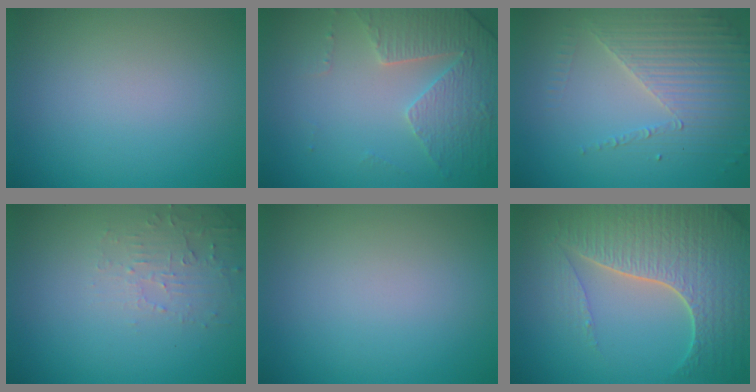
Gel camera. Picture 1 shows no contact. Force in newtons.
{"total": 4.6, "press": 3.6, "slide": 2.9}
{"total": 3.9, "press": 3.6, "slide": 1.6}
{"total": 2.4, "press": 2.3, "slide": 0.6}
{"total": 0.0}
{"total": 7.6, "press": 5.6, "slide": 5.1}